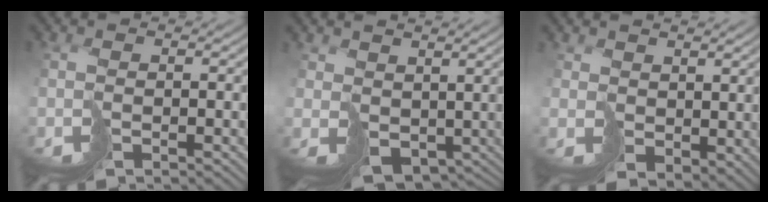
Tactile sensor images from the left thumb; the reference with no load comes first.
{"total": 5.1, "force": [1.2, 3.9, 3.0], "torque": [-0.078, -0.022, 0.040]}
{"total": 2.8, "force": [2.0, 1.8, 0.8], "torque": [-0.021, -0.009, 0.048]}